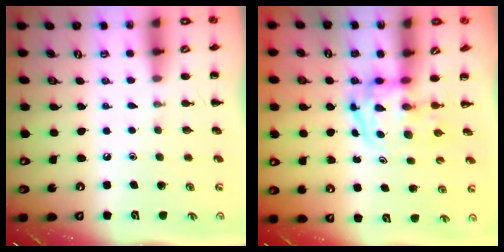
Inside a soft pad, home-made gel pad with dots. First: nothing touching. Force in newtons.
{"total": 4.0, "press": 3.9, "slide": 0.6}